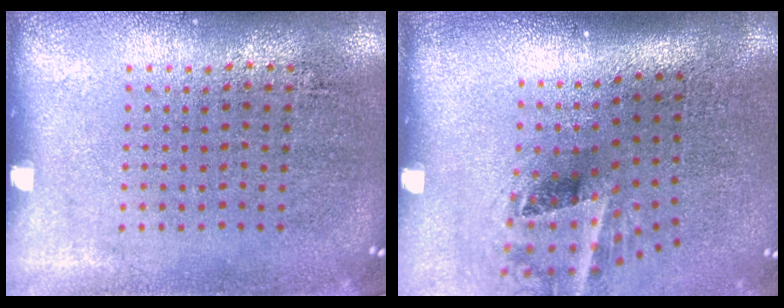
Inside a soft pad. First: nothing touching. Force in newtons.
{"total": 2.0, "press": 1.2, "slide": 1.6}